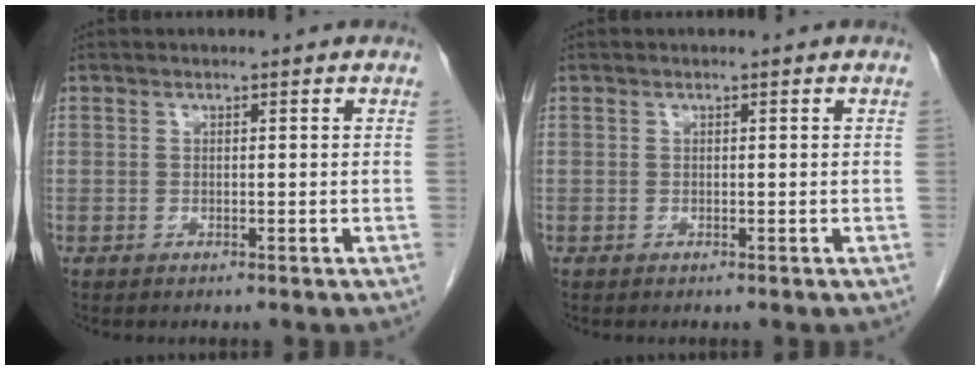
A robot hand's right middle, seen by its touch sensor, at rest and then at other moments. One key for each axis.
{"total": 0.0}